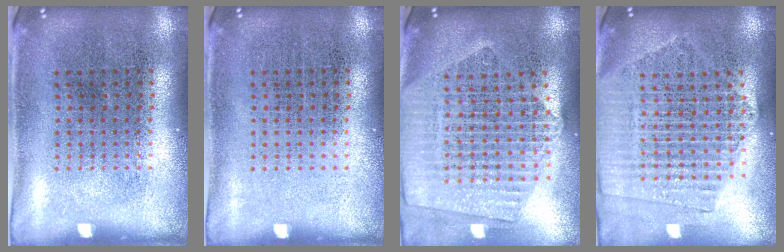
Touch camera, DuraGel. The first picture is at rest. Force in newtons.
{"total": 0.0}
{"total": 2.3, "press": 2.1, "slide": 1.1}
{"total": 2.1, "press": 1.9, "slide": 0.9}